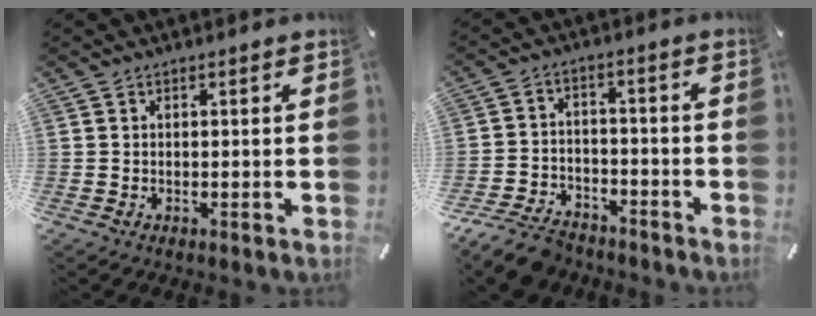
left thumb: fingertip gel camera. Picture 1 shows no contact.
{"total": 8.9, "force": [-7.2, 4.1, 3.2], "torque": [-0.056, 0.037, -0.135]}